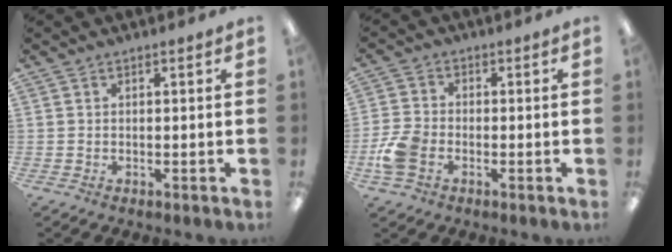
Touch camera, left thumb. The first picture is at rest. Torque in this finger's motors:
{"motor_torque": [-0.20, 0.29, 0.24, -0.24, 0.02]}